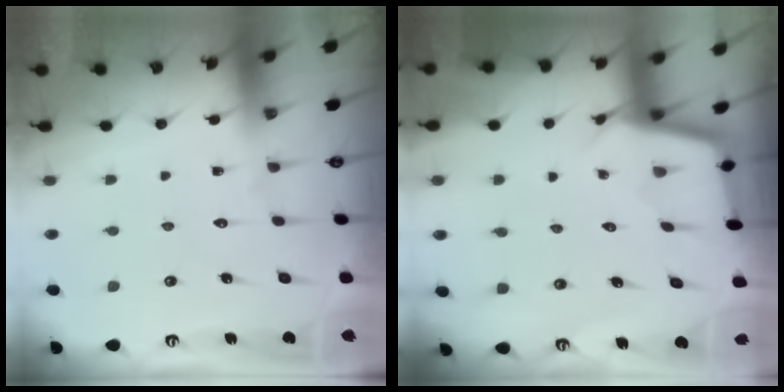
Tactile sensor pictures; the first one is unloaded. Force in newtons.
{"total": 2.5, "press": 2.5, "slide": 0.2}